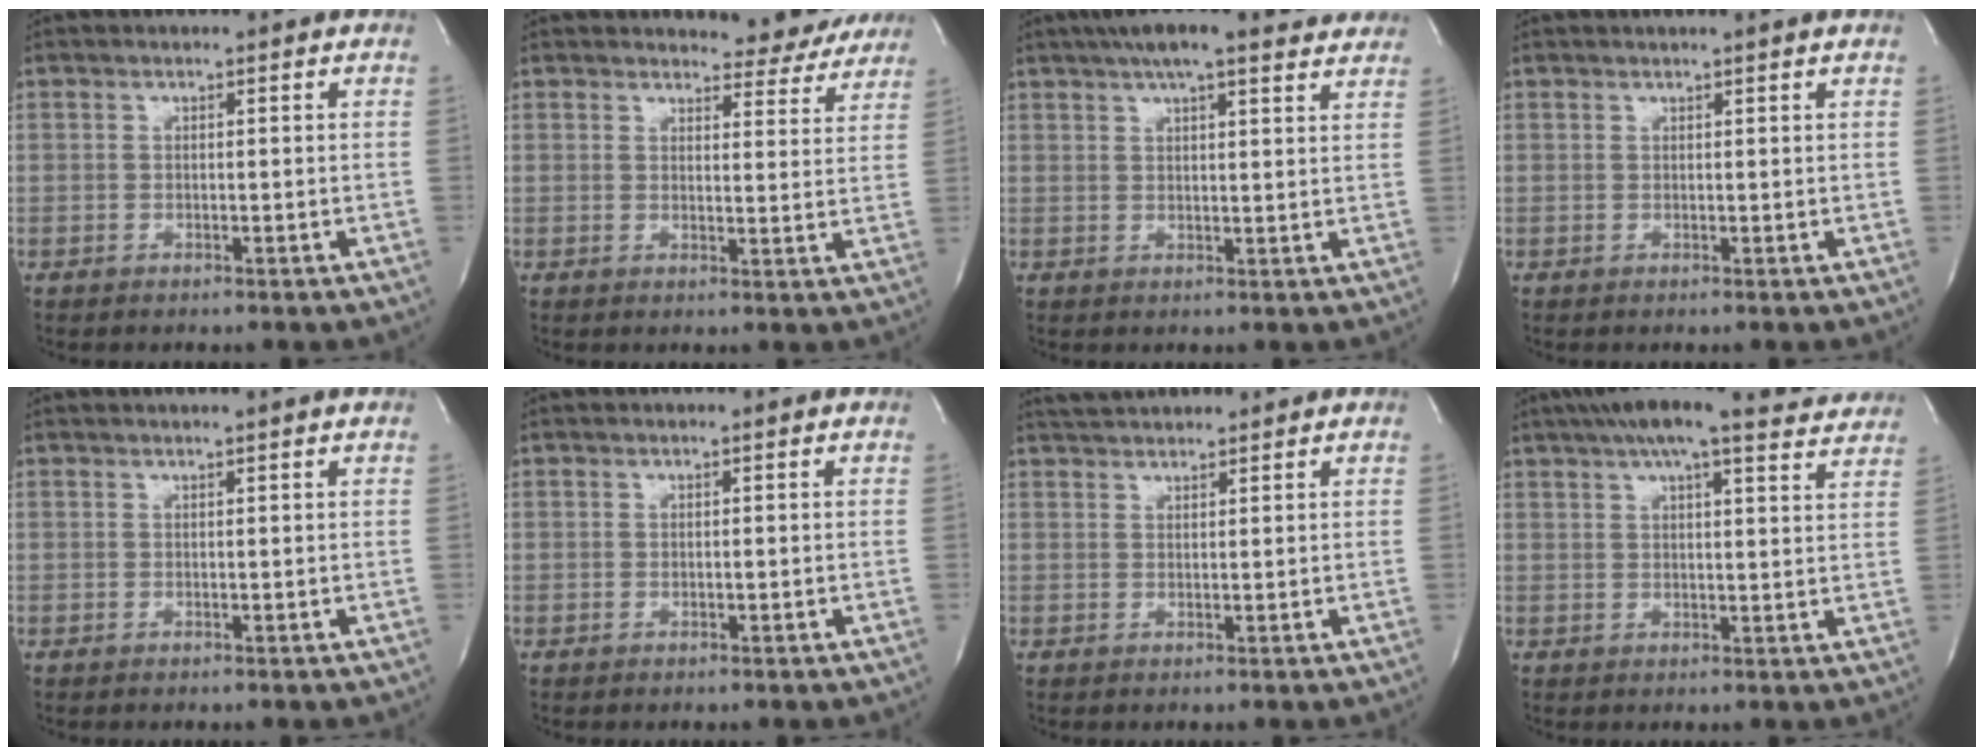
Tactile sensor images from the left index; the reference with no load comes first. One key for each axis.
{"total": 8.5, "fx": 8.3, "fy": 2.0, "fz": 0.3, "tx": 0.019, "ty": -0.021, "tz": 0.077}
{"total": 14.7, "fx": 12.2, "fy": 3.0, "fz": 7.6, "tx": -0.119, "ty": 0.042, "tz": 0.160}
{"total": 1.8, "fx": 1.5, "fy": -0.5, "fz": 0.7, "tx": -0.018, "ty": 0.005, "tz": 0.027}
{"total": 1.6, "fx": 1.4, "fy": -0.5, "fz": 0.7, "tx": -0.016, "ty": 0.005, "tz": 0.028}
{"total": 0.0}
{"total": 4.5, "fx": 4.3, "fy": 0.6, "fz": 1.4, "tx": -0.027, "ty": 0.032, "tz": 0.076}
{"total": 18.2, "fx": 15.9, "fy": 2.9, "fz": 8.4, "tx": -0.131, "ty": 0.038, "tz": 0.201}